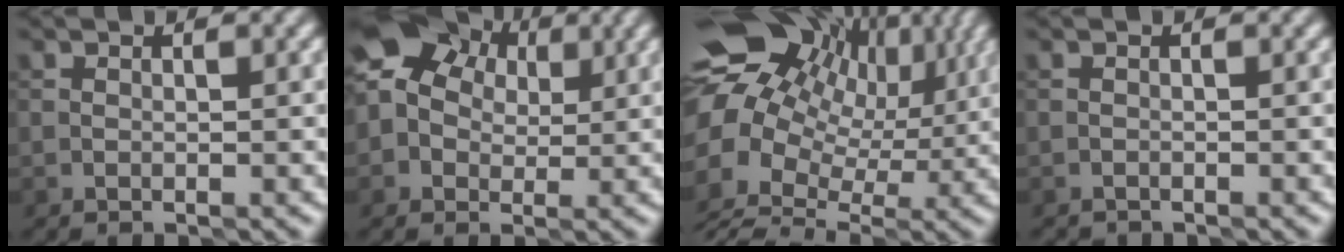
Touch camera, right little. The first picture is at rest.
{"total": 8.7, "force": [2.8, 6.9, 4.5], "torque": [-0.081, 0.046, 0.026]}
{"total": 15.7, "force": [2.5, 11.2, 10.7], "torque": [-0.223, 0.017, 0.062]}
{"total": 0.7, "force": [-0.7, 0.0, -0.2], "torque": [0.007, -0.002, -0.013]}